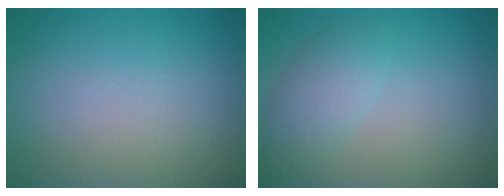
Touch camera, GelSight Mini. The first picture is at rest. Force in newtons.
{"total": 2.8, "press": 2.8, "slide": 0.1}